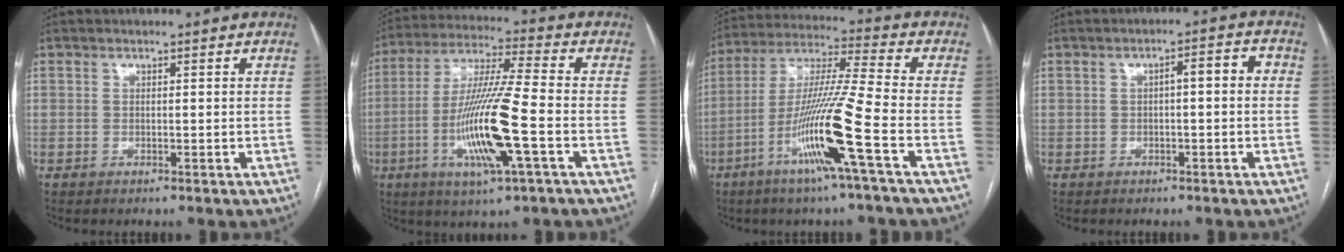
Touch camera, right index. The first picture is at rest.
{"total": 15.0, "force": [-4.2, 0.3, 14.4], "torque": [-0.297, -0.013, -0.081]}
{"total": 15.2, "force": [-6.2, -1.7, 13.8], "torque": [-0.277, -0.014, -0.118]}
{"total": 3.6, "force": [0.0, 0.9, 3.5], "torque": [-0.049, 0.020, -0.001]}